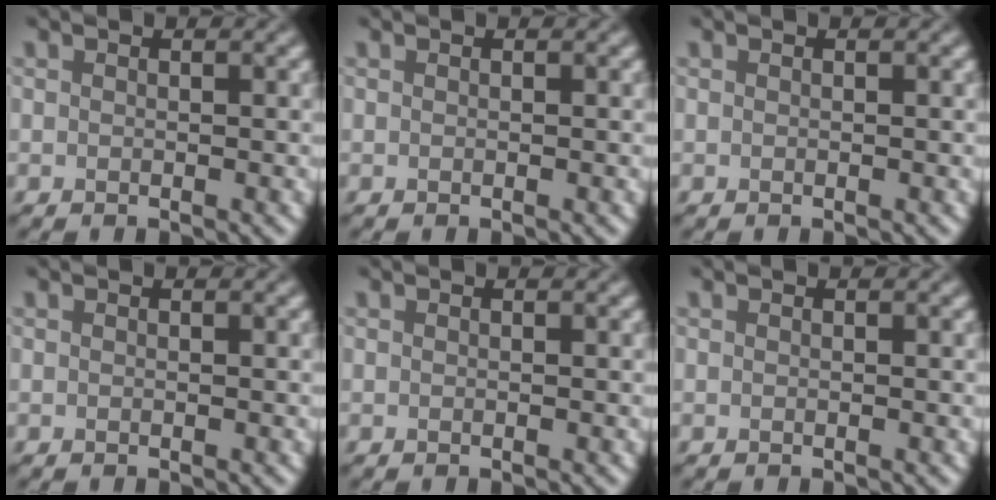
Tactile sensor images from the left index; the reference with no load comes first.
{"total": 0.0}
{"total": 0.0}
{"total": 0.0}
{"total": 0.0}
{"total": 0.0}